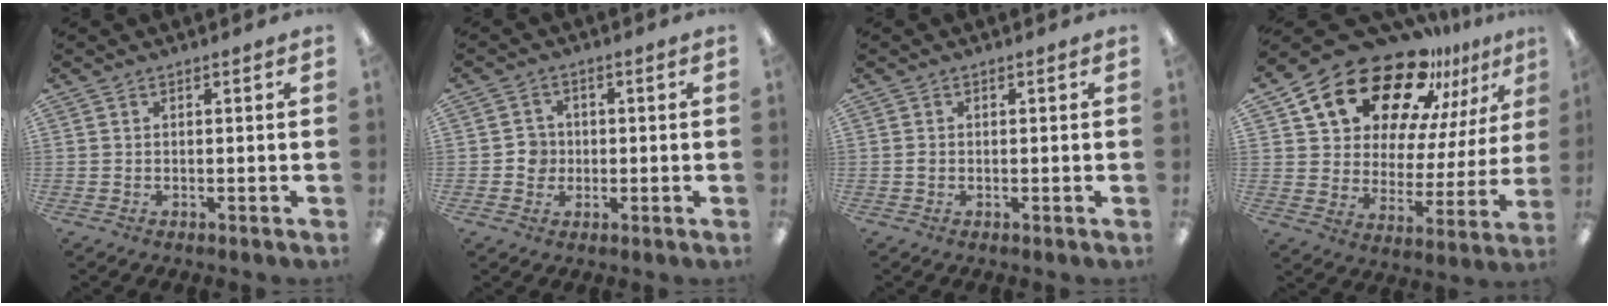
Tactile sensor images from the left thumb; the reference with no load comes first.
{"total": 3.9, "force": [-0.3, 3.8, 0.8], "torque": [-0.013, 0.006, -0.009]}
{"total": 0.7, "force": [-0.1, 0.6, 0.3], "torque": [-0.006, 0.004, -0.003]}
{"total": 22.6, "force": [16.6, 10.9, 10.7], "torque": [-0.188, -0.107, 0.294]}